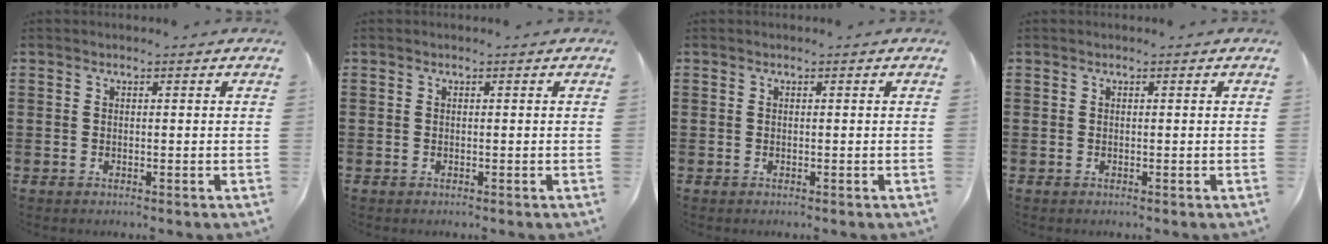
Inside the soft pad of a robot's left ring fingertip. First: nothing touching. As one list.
[{"total": 0.0}, {"total": 0.0}, {"total": 0.0}]